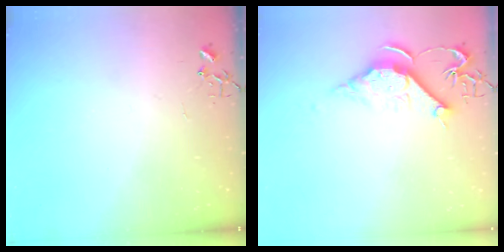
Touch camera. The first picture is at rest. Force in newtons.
{"total": 11.7, "press": 11.6, "slide": 1.1}